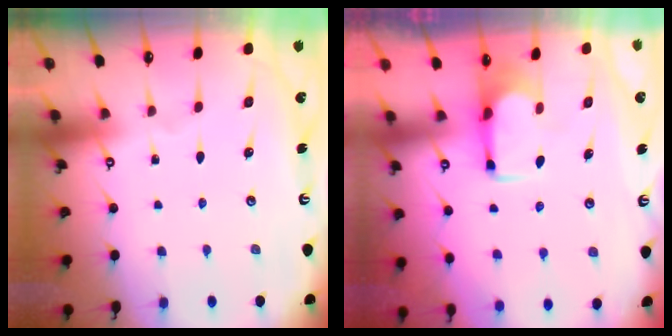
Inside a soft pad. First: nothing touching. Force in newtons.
{"total": 2.3, "press": 2.3, "slide": 0.4}